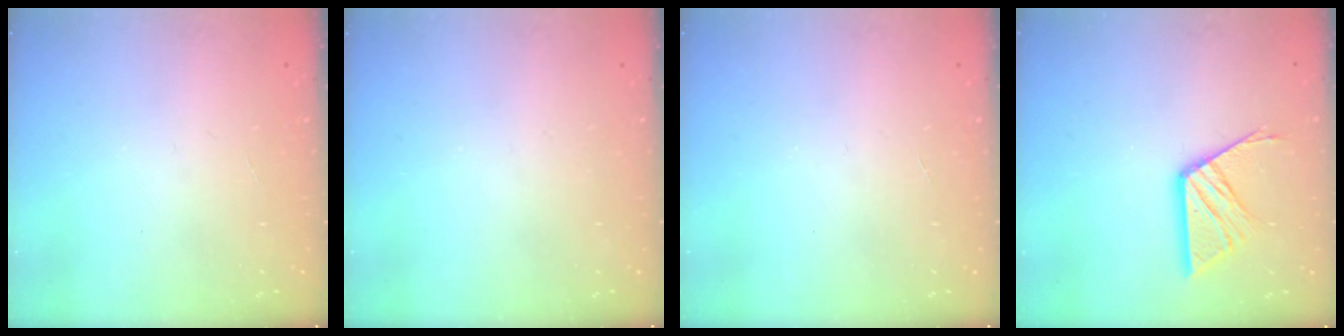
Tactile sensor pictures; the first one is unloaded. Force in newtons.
{"total": 0.0}
{"total": 0.0}
{"total": 12.1, "press": 12.0, "slide": 1.0}